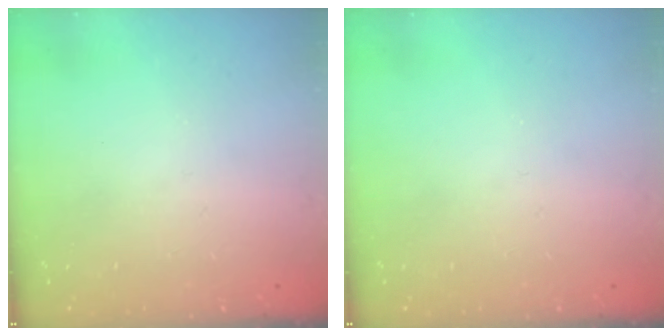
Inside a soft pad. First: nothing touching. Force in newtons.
{"total": 0.0}